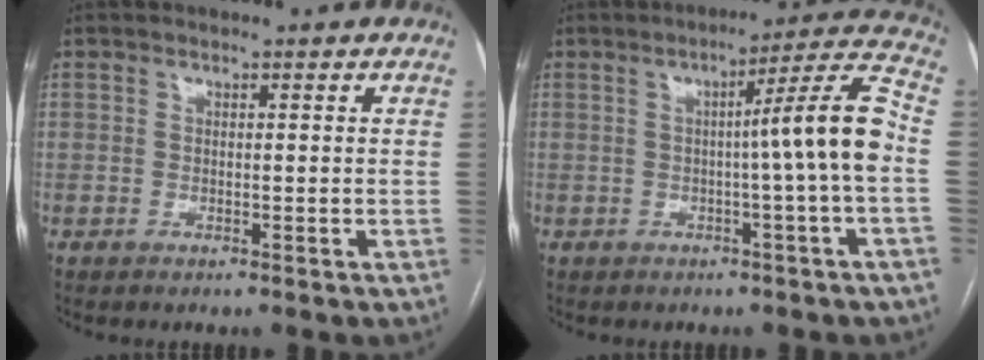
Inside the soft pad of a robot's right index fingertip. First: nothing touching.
{"total": 9.8, "force": [-0.9, -1.7, 9.7], "torque": [-0.134, 0.017, -0.013]}